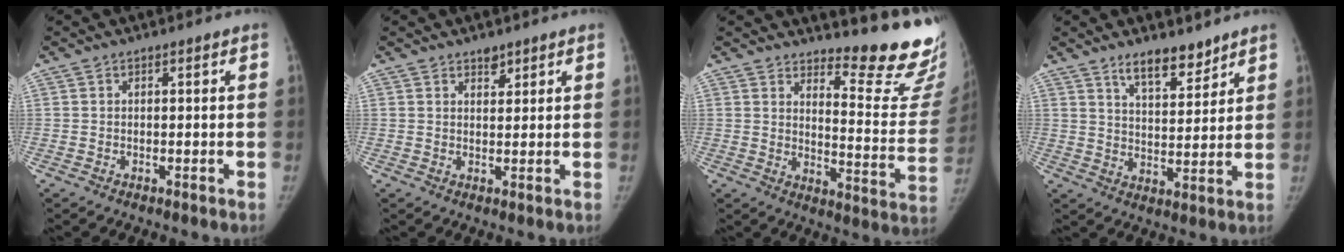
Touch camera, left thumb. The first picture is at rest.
{"total": 2.1, "force": [1.7, 1.1, 0.8], "torque": [0.000, -0.011, 0.025]}
{"total": 17.6, "force": [15.6, 3.1, 7.5], "torque": [-0.057, -0.189, 0.187]}
{"total": 8.0, "force": [6.2, 3.0, 4.1], "torque": [-0.039, -0.048, 0.106]}